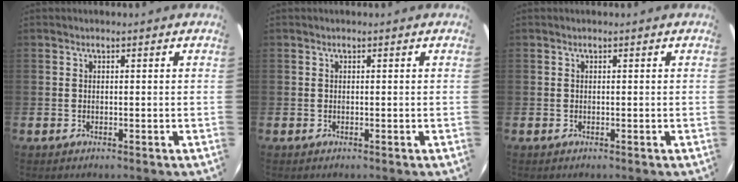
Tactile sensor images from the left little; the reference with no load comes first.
{"total": 0.0}
{"total": 0.0}